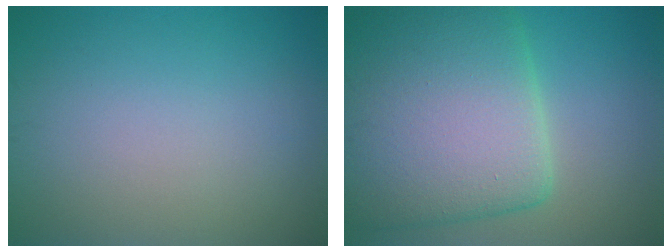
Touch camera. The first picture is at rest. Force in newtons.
{"total": 12.6, "press": 12.6, "slide": 0.9}